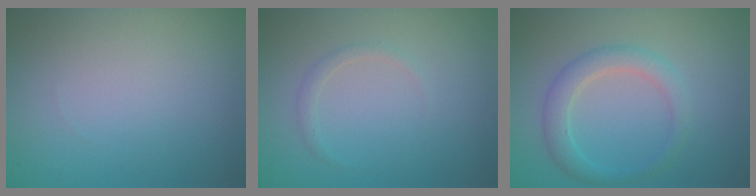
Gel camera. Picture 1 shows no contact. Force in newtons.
{"total": 0.8, "press": 0.8, "slide": 0.2}
{"total": 2.7, "press": 2.7, "slide": 0.1}